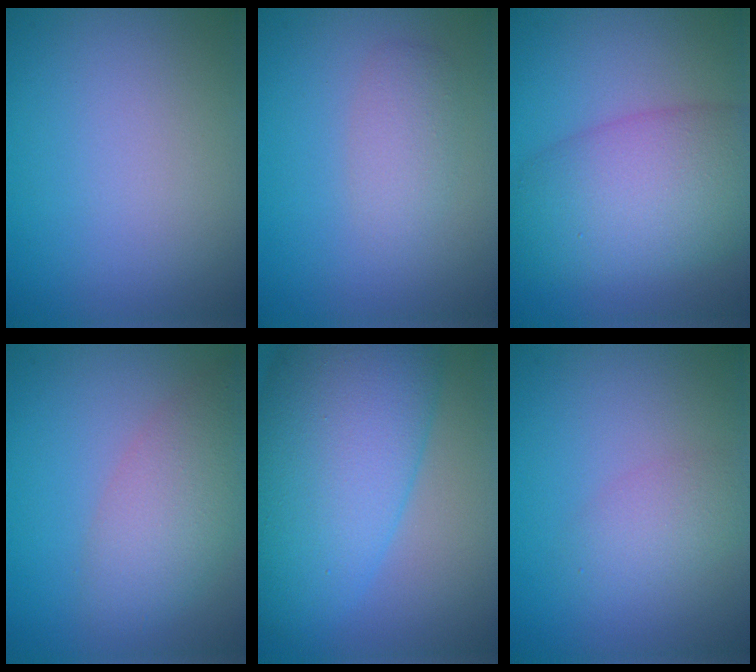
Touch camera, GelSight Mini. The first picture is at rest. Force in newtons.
{"total": 2.1, "press": 2.1, "slide": 0.1}
{"total": 8.5, "press": 8.5, "slide": 0.2}
{"total": 4.9, "press": 4.8, "slide": 0.6}
{"total": 13.3, "press": 13.3, "slide": 0.3}
{"total": 2.2, "press": 2.2, "slide": 0.1}